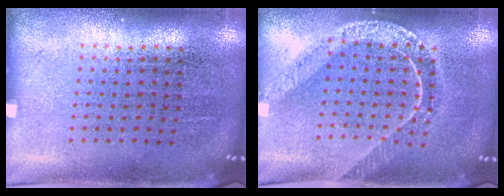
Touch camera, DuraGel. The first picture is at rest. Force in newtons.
{"total": 1.7, "press": 1.6, "slide": 0.5}